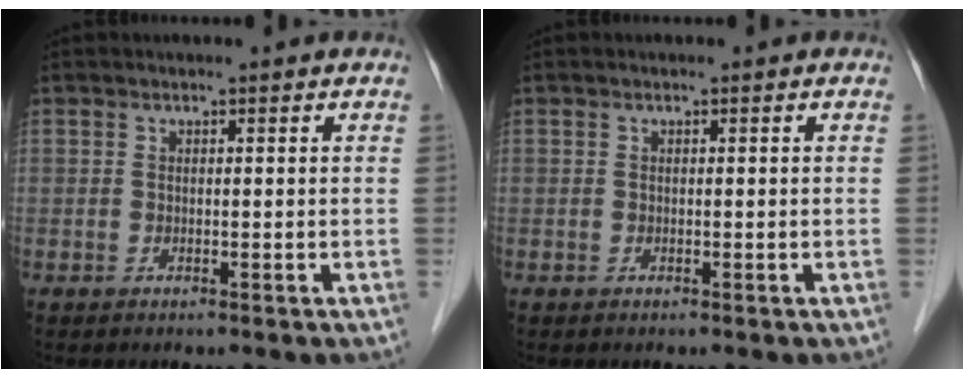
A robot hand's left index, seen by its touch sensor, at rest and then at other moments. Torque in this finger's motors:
{"motor_torque": [0.01, -0.01, -0.02, 0.00]}